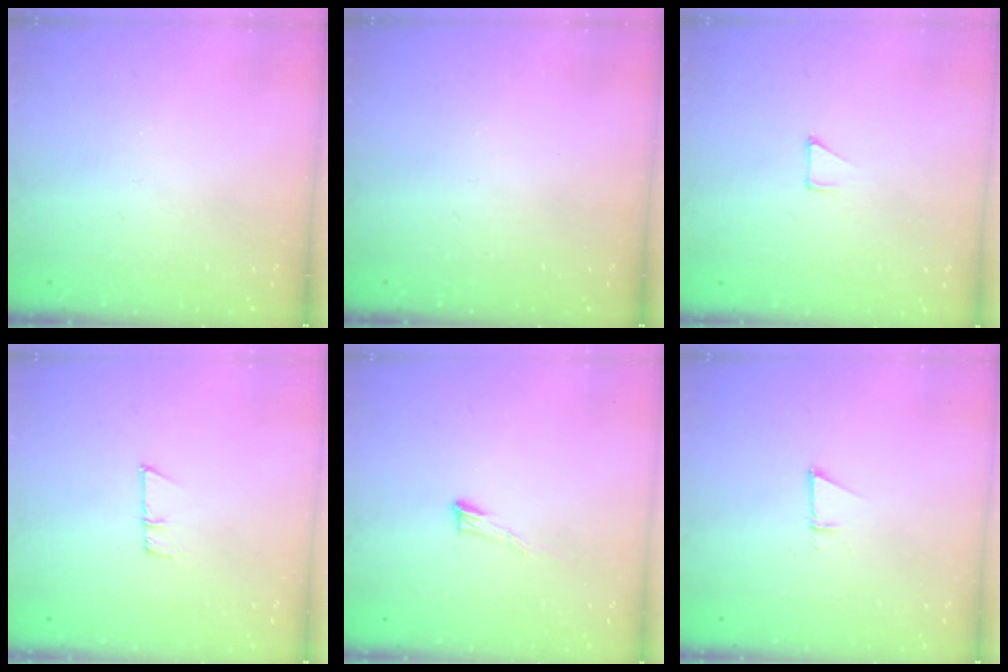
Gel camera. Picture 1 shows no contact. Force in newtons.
{"total": 0.0}
{"total": 2.8, "press": 2.8, "slide": 0.2}
{"total": 5.4, "press": 5.2, "slide": 1.3}
{"total": 5.7, "press": 5.7, "slide": 0.3}
{"total": 2.6, "press": 2.5, "slide": 0.8}